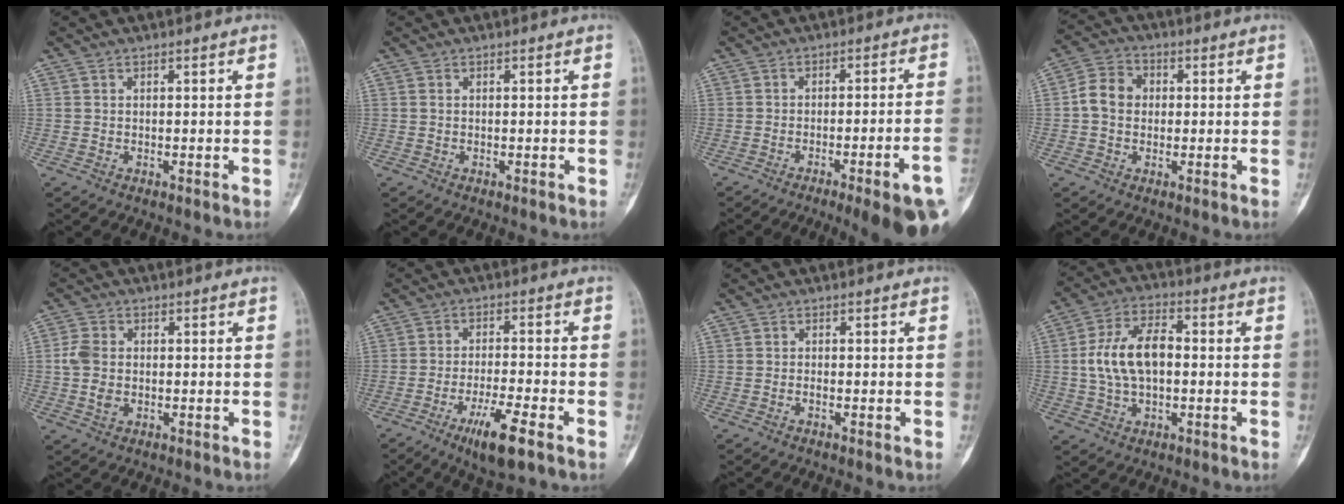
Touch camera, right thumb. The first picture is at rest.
{"total": 0.0}
{"total": 14.5, "force": [-7.8, 1.9, 12.1], "torque": [-0.117, 0.034, -0.103]}
{"total": 6.7, "force": [0.1, 5.6, 3.7], "torque": [-0.055, 0.018, -0.009]}
{"total": 5.0, "force": [-0.5, 3.5, 3.4], "torque": [-0.073, 0.006, -0.012]}
{"total": 8.6, "force": [-4.8, 1.3, 7.0], "torque": [-0.130, 0.010, -0.081]}
{"total": 0.6, "force": [-0.4, 0.2, 0.4], "torque": [-0.006, 0.002, -0.007]}
{"total": 11.7, "force": [0.2, 6.7, 9.6], "torque": [-0.177, 0.022, -0.002]}